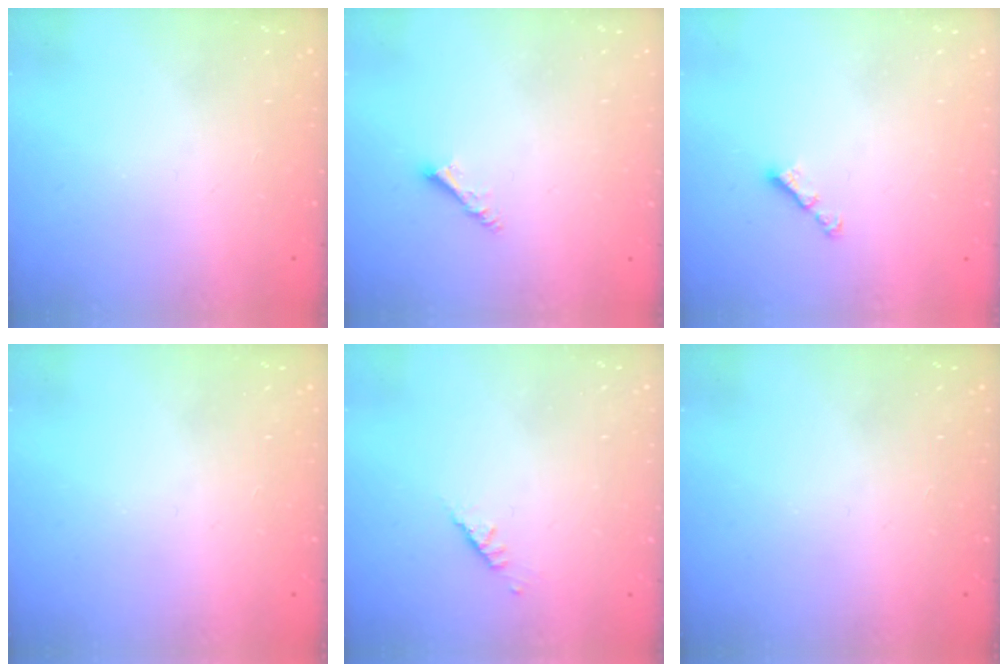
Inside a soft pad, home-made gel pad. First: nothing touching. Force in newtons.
{"total": 3.9, "press": 3.9, "slide": 0.5}
{"total": 3.3, "press": 3.3, "slide": 0.4}
{"total": 0.0}
{"total": 2.5, "press": 2.4, "slide": 0.7}
{"total": 0.0}